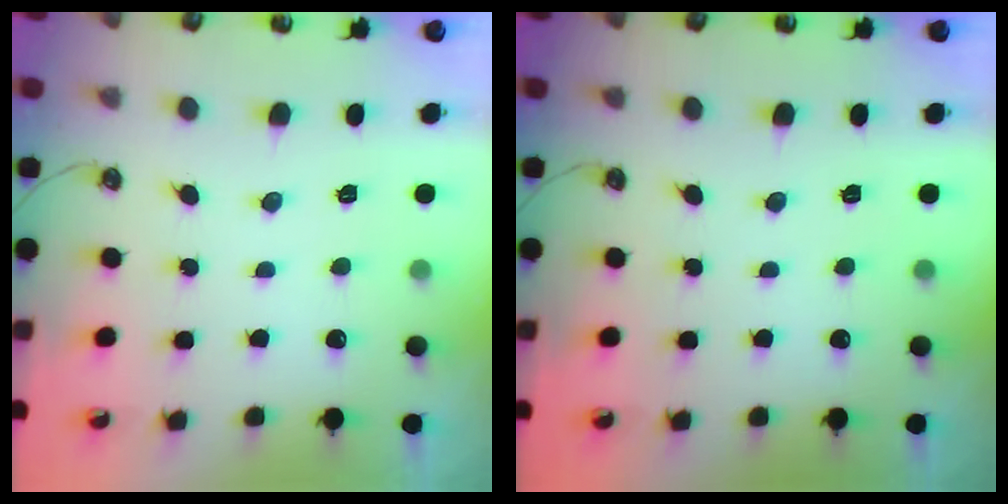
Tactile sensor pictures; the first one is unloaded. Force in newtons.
{"total": 0.0}